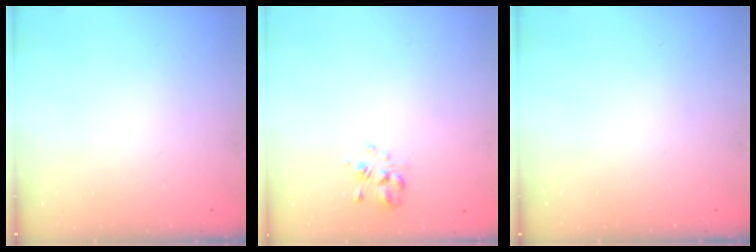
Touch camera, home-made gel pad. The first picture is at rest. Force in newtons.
{"total": 2.3, "press": 2.1, "slide": 1.0}
{"total": 0.0}